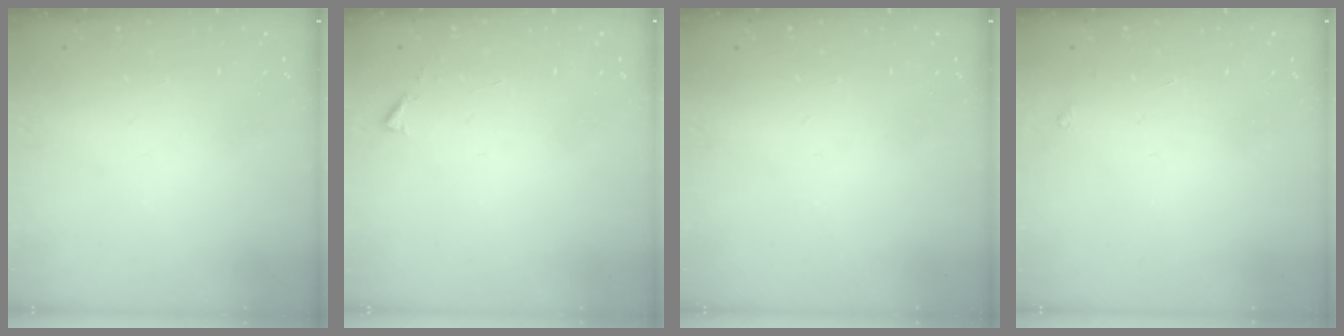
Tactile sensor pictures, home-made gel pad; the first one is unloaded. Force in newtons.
{"total": 2.9, "press": 2.9, "slide": 0.4}
{"total": 0.0}
{"total": 2.5, "press": 2.5, "slide": 0.4}